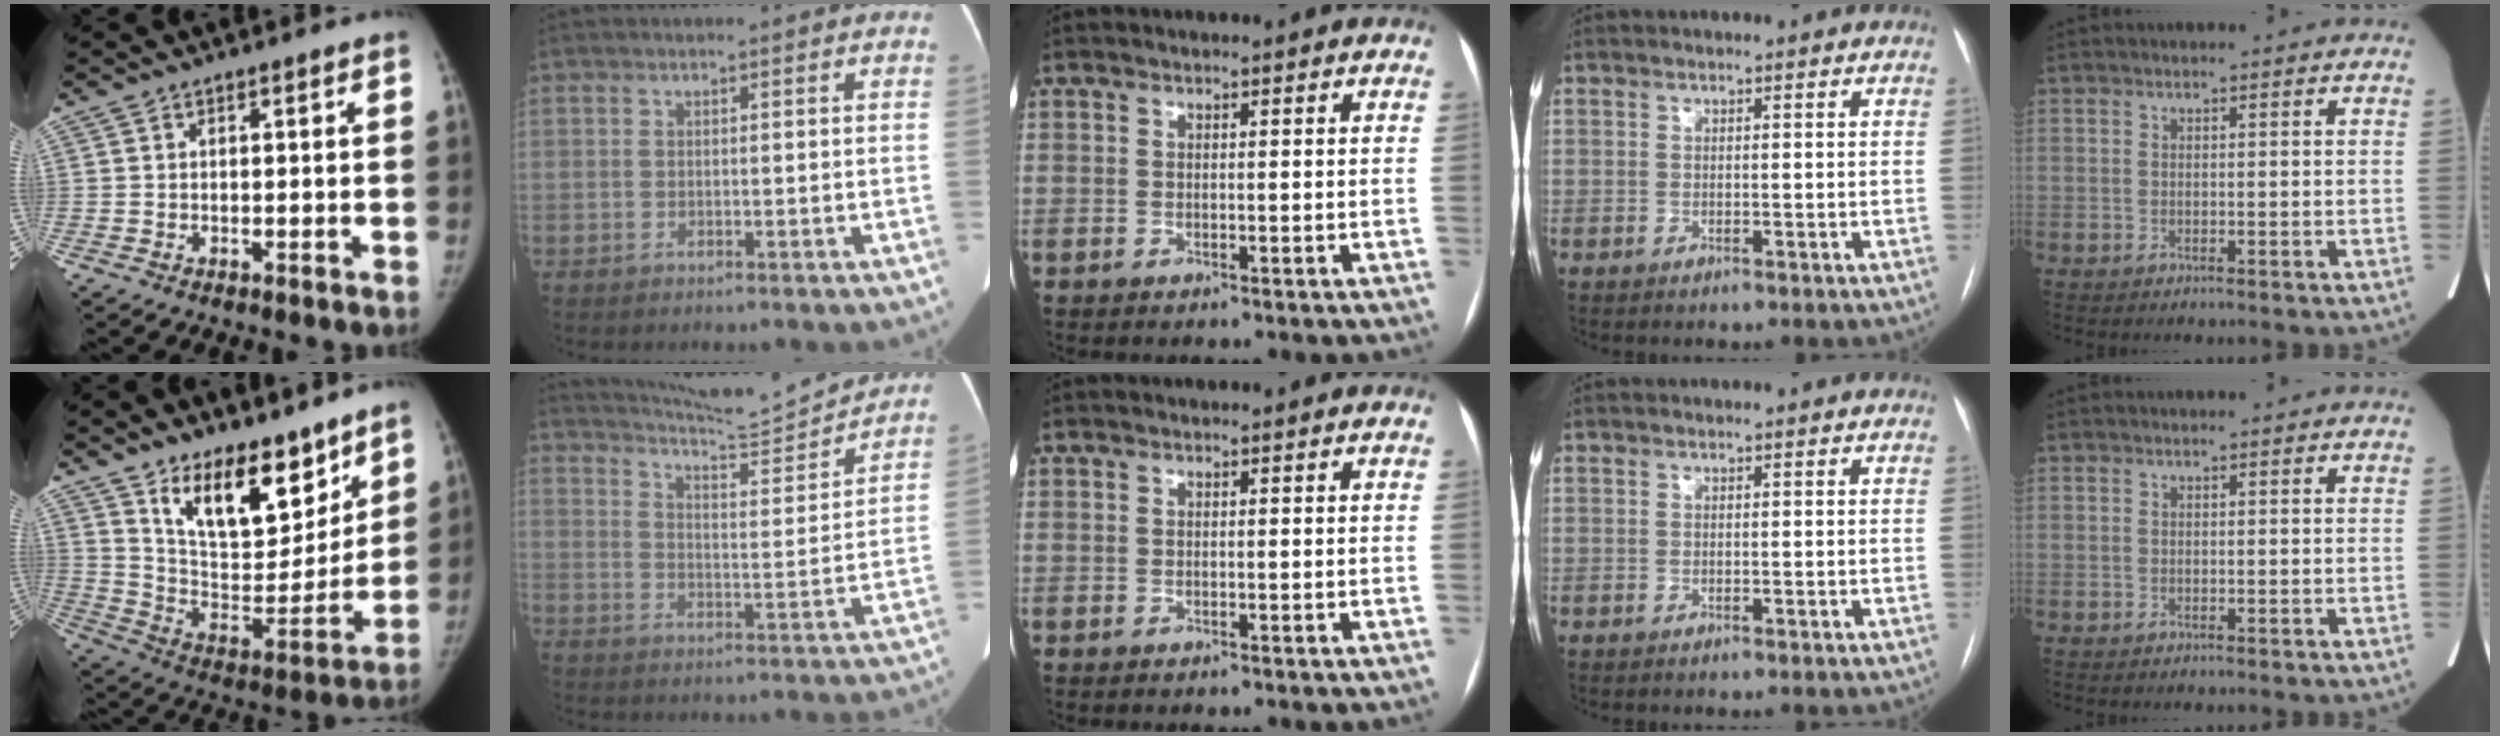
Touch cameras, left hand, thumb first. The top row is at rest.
{"thumb": {"total": 18.5, "force": [12.4, 8.5, 10.9], "torque": [-0.113, -0.089, 0.217]}, "index": {"total": 13.5, "force": [13.2, -1.2, 2.7], "torque": [-0.054, -0.026, 0.199]}}